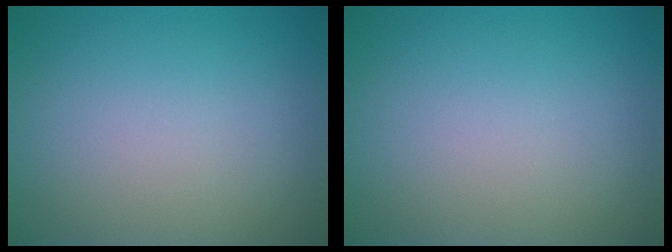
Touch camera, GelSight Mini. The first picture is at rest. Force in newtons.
{"total": 0.0}